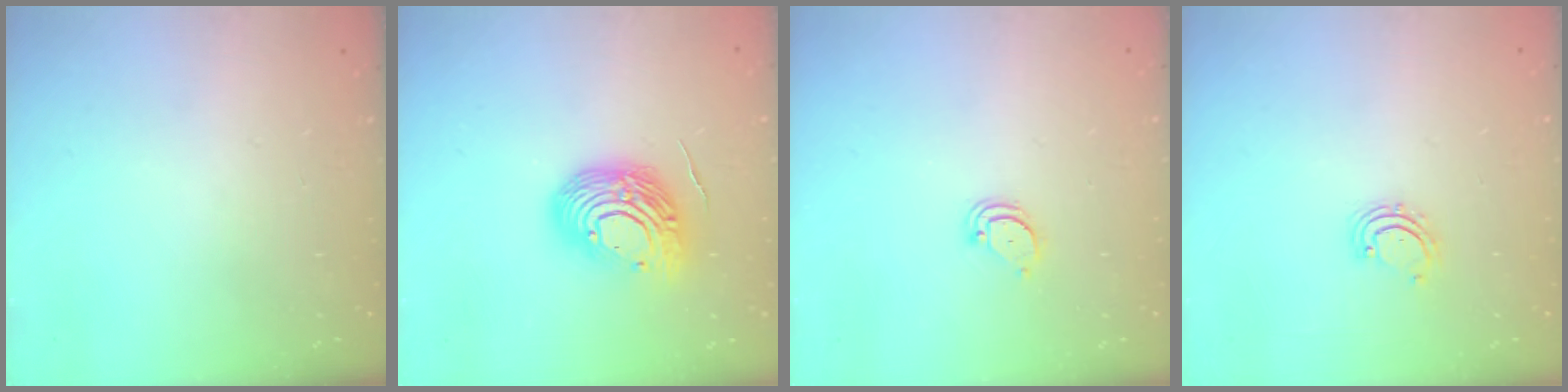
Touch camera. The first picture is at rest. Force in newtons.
{"total": 15.1, "press": 15.0, "slide": 2.0}
{"total": 2.1, "press": 2.1, "slide": 0.2}
{"total": 2.9, "press": 2.9, "slide": 0.4}